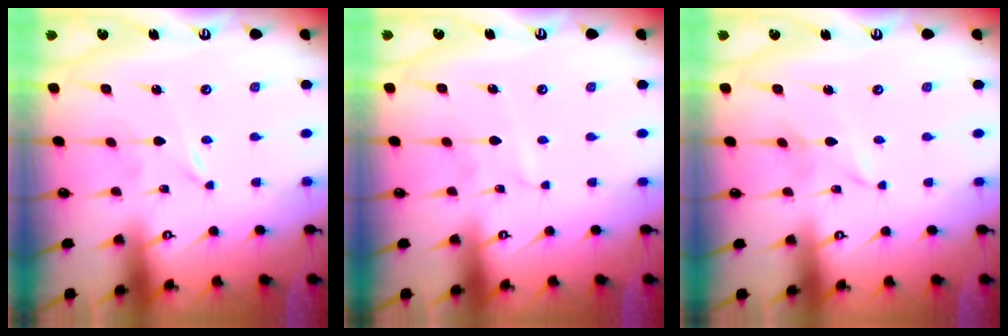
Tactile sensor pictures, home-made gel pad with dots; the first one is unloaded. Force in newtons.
{"total": 2.5, "press": 2.5, "slide": 0.3}
{"total": 1.2, "press": 1.1, "slide": 0.2}